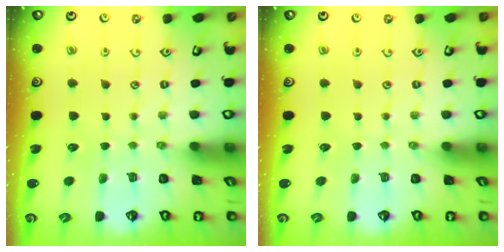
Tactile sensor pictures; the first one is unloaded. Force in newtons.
{"total": 0.0}